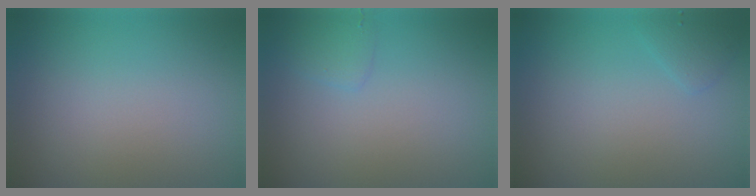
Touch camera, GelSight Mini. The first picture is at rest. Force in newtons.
{"total": 1.2, "press": 1.2, "slide": 0.1}
{"total": 1.1, "press": 1.1, "slide": 0.1}